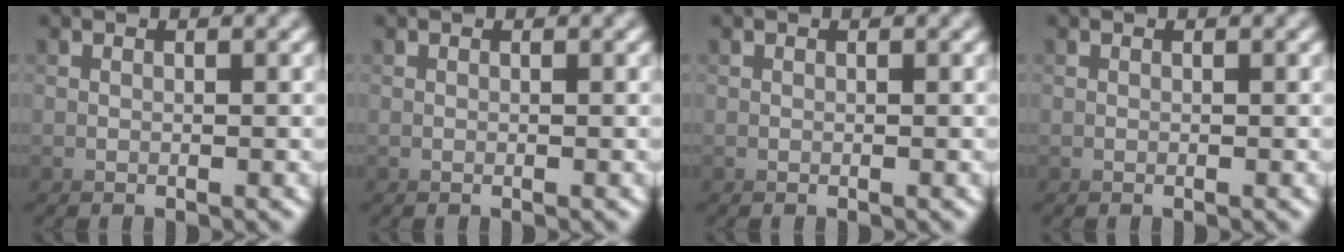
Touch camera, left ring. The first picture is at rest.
{"total": 0.0}
{"total": 0.0}
{"total": 0.0}